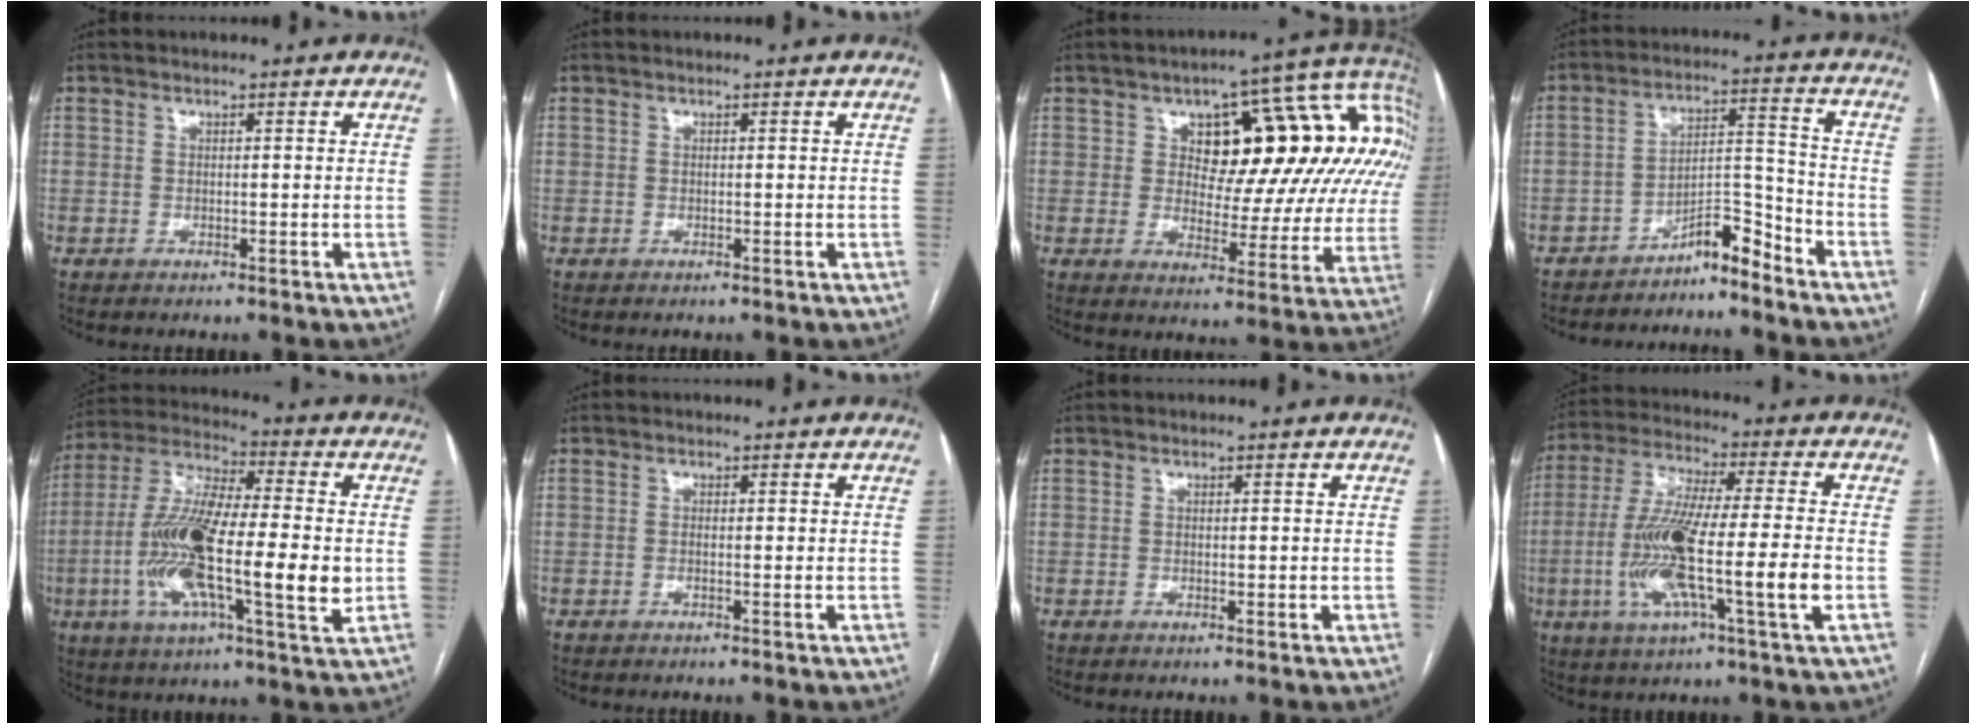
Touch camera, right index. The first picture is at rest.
{"total": 0.0}
{"total": 20.4, "force": [5.7, 8.8, 17.5], "torque": [-0.219, 0.044, 0.077]}
{"total": 6.0, "force": [-5.4, 1.1, 2.5], "torque": [-0.030, 0.028, -0.091]}
{"total": 20.1, "force": [-2.7, 4.2, 19.5], "torque": [-0.381, -0.003, -0.052]}
{"total": 0.6, "force": [-0.1, 0.0, 0.6], "torque": [-0.012, 0.000, -0.001]}
{"total": 0.8, "force": [0.0, 0.4, 0.7], "torque": [-0.010, -0.001, 0.002]}
{"total": 16.6, "force": [-3.6, 0.9, 16.2], "torque": [-0.316, -0.010, -0.069]}